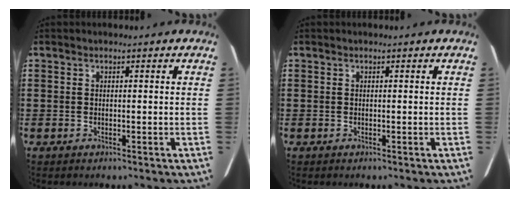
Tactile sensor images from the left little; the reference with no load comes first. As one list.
[{"total": 0.0}]